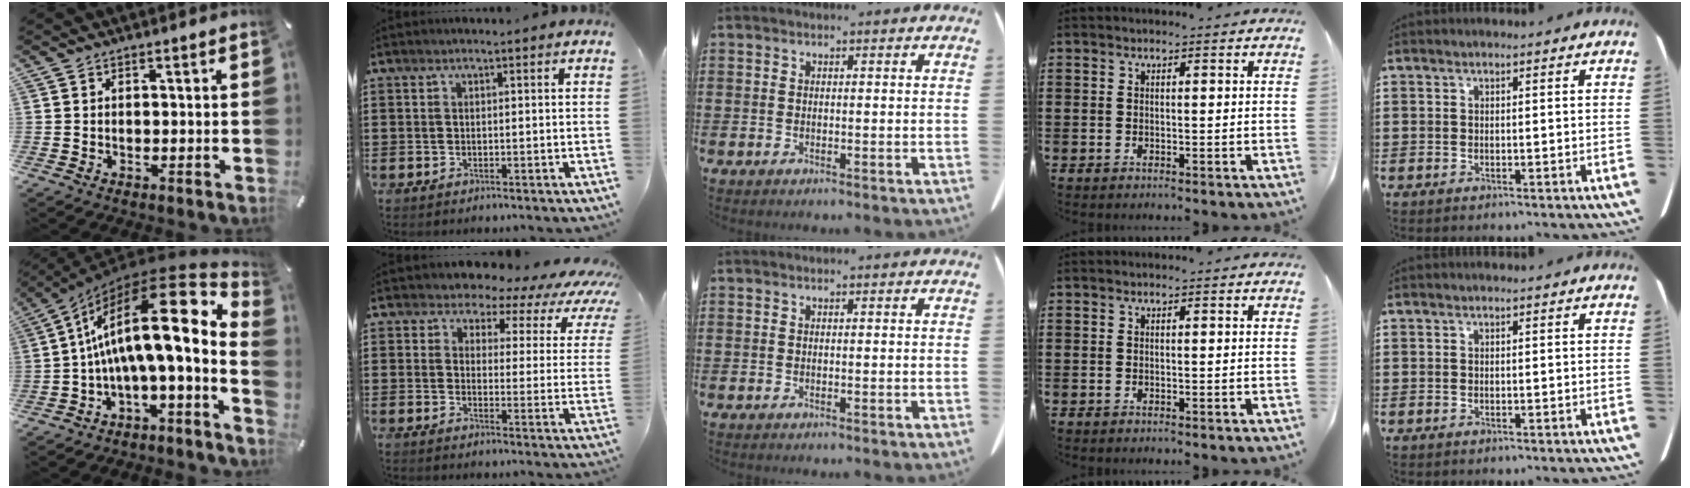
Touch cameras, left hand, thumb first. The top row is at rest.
{"thumb": {"total": 19.9, "force": [5.8, 5.3, 18.3], "torque": [-0.304, -0.069, 0.089]}, "index": {"total": 5.1, "force": [4.3, 2.1, 1.8], "torque": [-0.054, -0.028, 0.070]}}